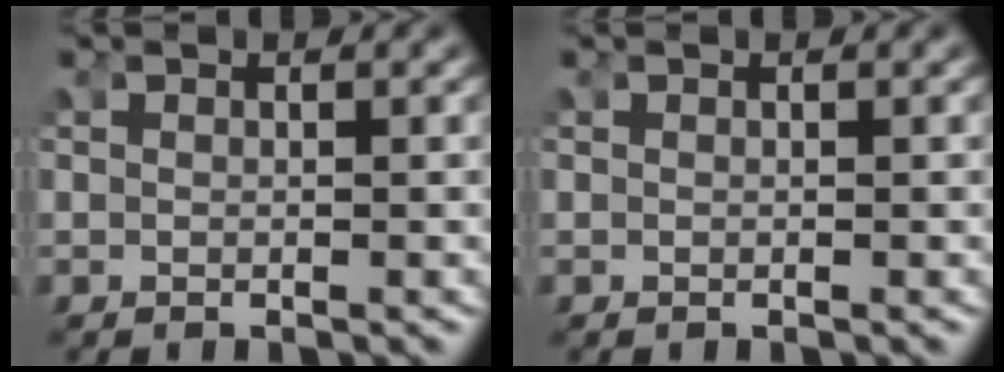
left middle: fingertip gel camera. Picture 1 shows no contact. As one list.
[{"total": 0.0}]